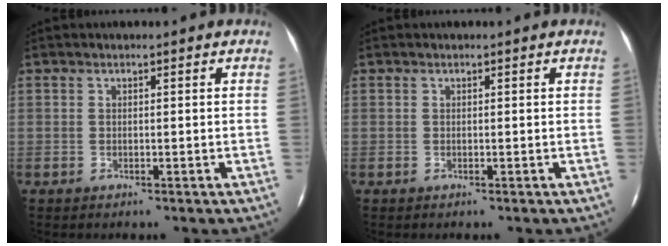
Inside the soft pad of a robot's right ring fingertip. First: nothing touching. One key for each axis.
{"total": 0.0}